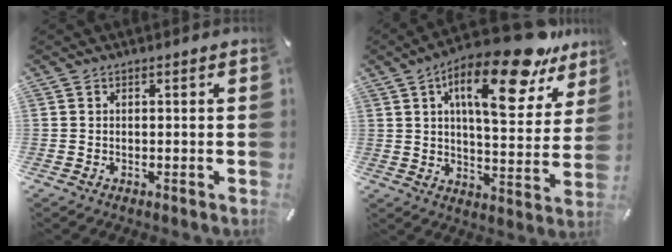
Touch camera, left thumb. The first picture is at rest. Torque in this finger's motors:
{"motor_torque": [2.75, 2.26, 1.85, -0.92, 0.28]}